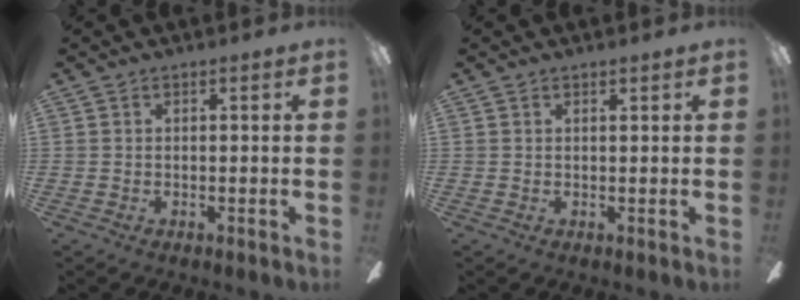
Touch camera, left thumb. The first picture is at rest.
{"total": 0.7, "force": [0.7, 0.2, 0.1], "torque": [0.004, -0.003, 0.011]}